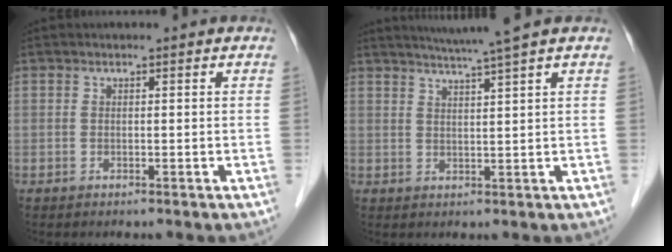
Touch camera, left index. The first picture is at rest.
{"total": 5.7, "force": [4.6, -1.6, 2.9], "torque": [-0.049, 0.001, 0.075]}